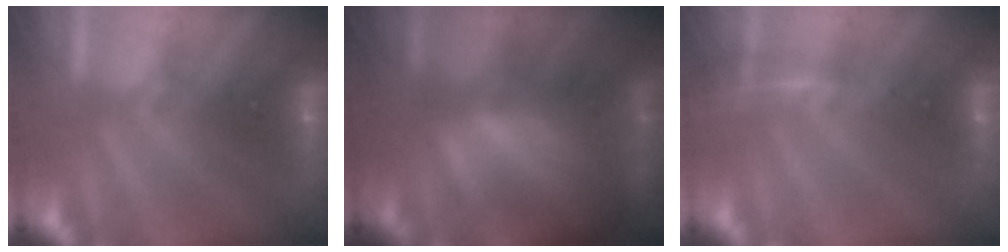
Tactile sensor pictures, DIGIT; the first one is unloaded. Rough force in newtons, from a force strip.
{"total": 8.6}
{"total": 1.8}